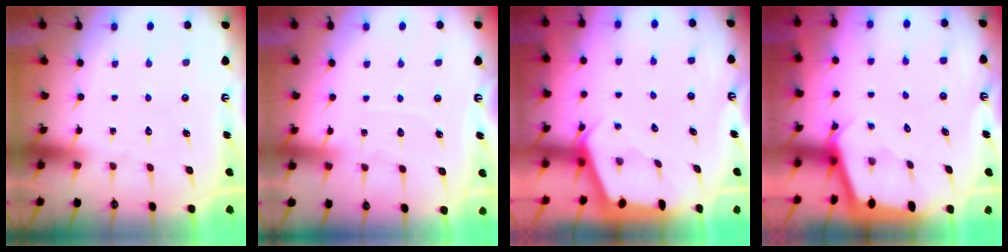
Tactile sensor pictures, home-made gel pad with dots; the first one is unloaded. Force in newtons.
{"total": 2.8, "press": 2.8, "slide": 0.4}
{"total": 2.2, "press": 2.2, "slide": 0.3}
{"total": 1.9, "press": 1.9, "slide": 0.1}